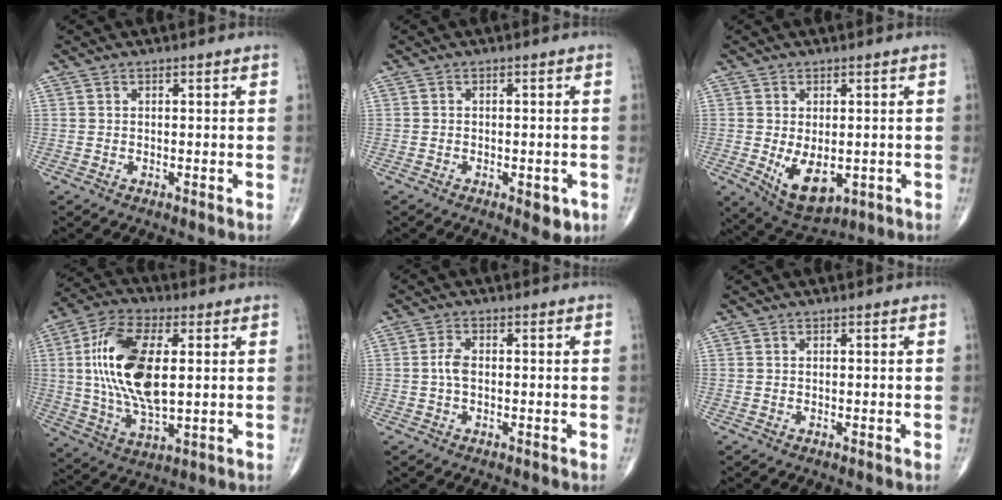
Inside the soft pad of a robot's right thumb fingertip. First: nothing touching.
{"total": 3.9, "force": [-1.5, 1.8, 3.1], "torque": [-0.027, -0.002, -0.015]}
{"total": 8.6, "force": [-1.5, 5.0, 6.9], "torque": [-0.100, -0.014, -0.006]}
{"total": 18.1, "force": [2.4, 8.6, 15.7], "torque": [-0.309, -0.005, 0.045]}
{"total": 2.6, "force": [-0.2, 1.4, 2.2], "torque": [-0.050, 0.005, -0.008]}
{"total": 0.0}